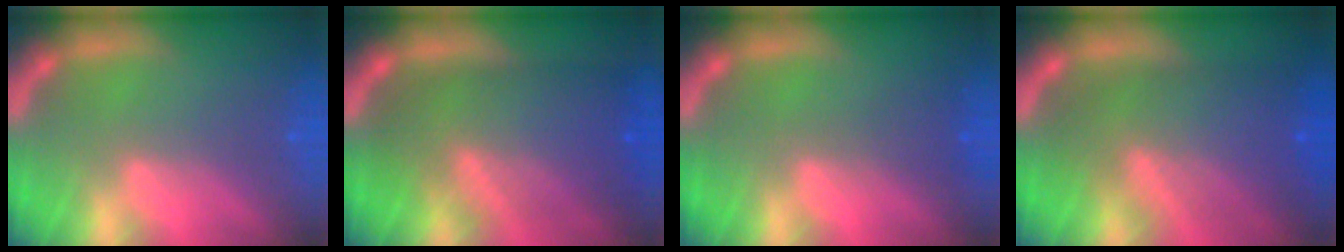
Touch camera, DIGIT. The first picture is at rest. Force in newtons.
{"total": 9.5}
{"total": 1.5}
{"total": 9.1}